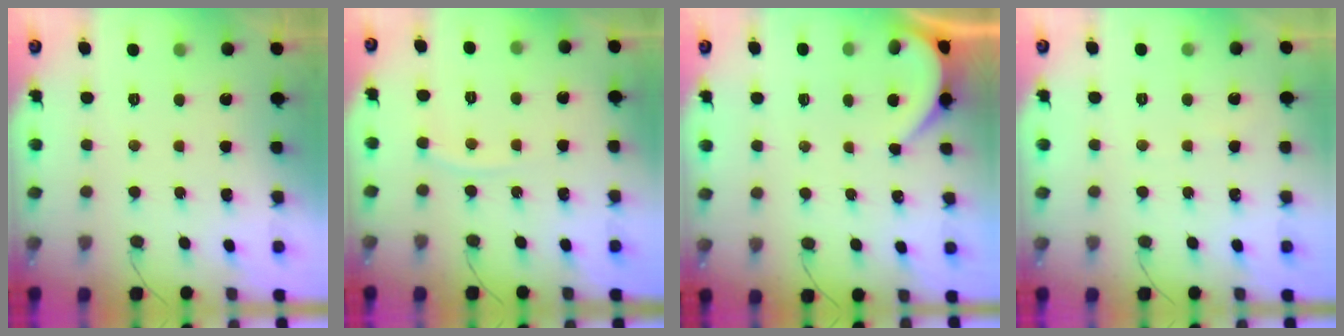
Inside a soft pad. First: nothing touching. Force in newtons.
{"total": 3.7, "press": 3.7, "slide": 0.5}
{"total": 1.6, "press": 1.5, "slide": 0.2}
{"total": 1.9, "press": 1.9, "slide": 0.2}